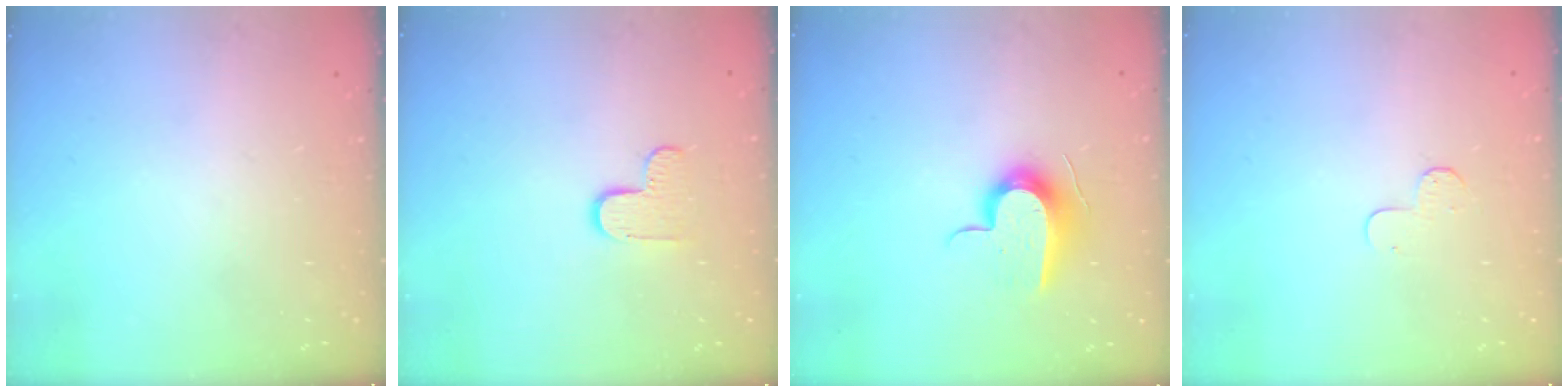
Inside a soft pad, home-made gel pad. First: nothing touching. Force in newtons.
{"total": 5.9, "press": 5.9, "slide": 0.2}
{"total": 11.5, "press": 11.5, "slide": 0.9}
{"total": 4.7, "press": 4.6, "slide": 0.5}